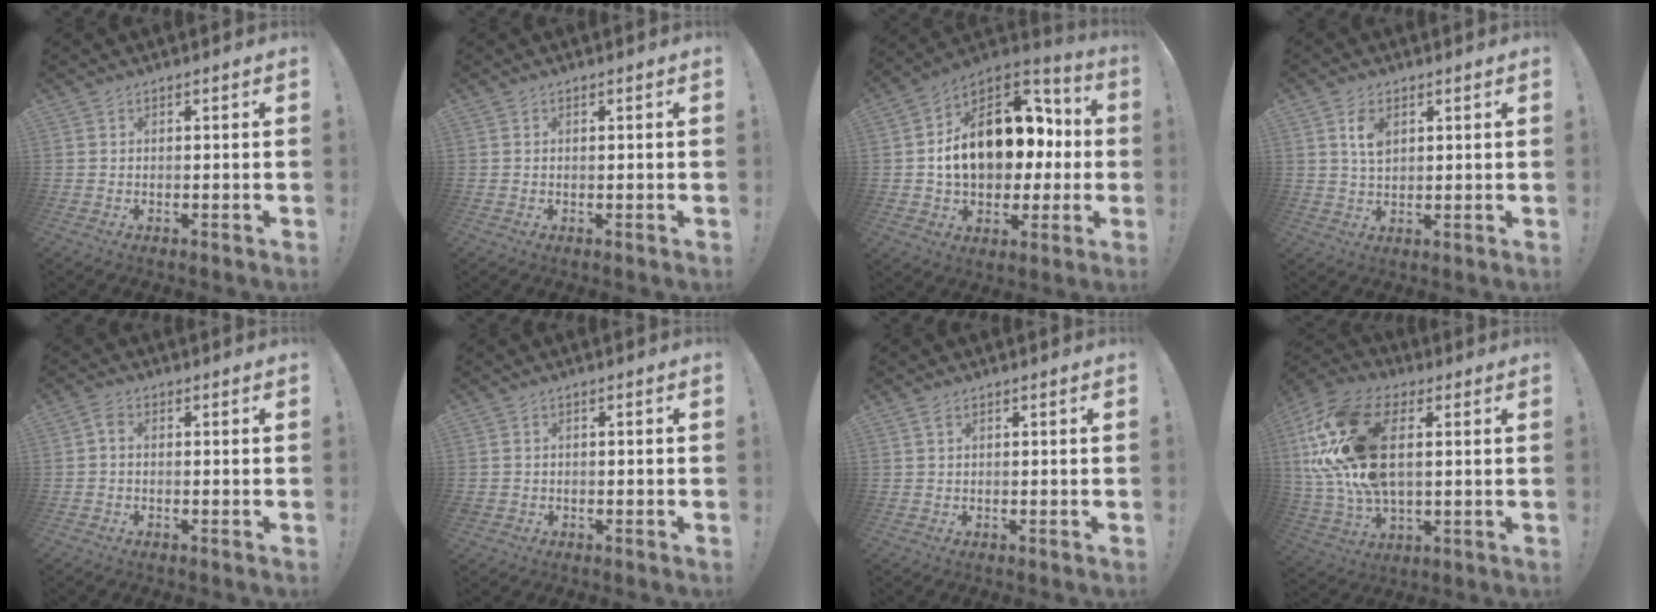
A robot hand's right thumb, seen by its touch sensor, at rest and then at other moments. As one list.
[{"total": 0.0}, {"total": 20.1, "force": [2.2, 14.0, 14.2], "torque": [-0.222, -0.001, 0.058]}, {"total": 5.3, "force": [2.2, 3.3, 3.5], "torque": [-0.051, -0.008, 0.037]}, {"total": 1.9, "force": [-0.4, 1.2, 1.5], "torque": [-0.029, 0.007, -0.008]}, {"total": 1.6, "force": [-0.9, 1.1, 0.7], "torque": [-0.016, 0.007, -0.016]}, {"total": 0.9, "force": [0.3, 0.4, 0.8], "torque": [-0.010, -0.001, 0.004]}, {"total": 23.2, "force": [4.9, 13.7, 18.1], "torque": [-0.355, -0.007, 0.090]}]